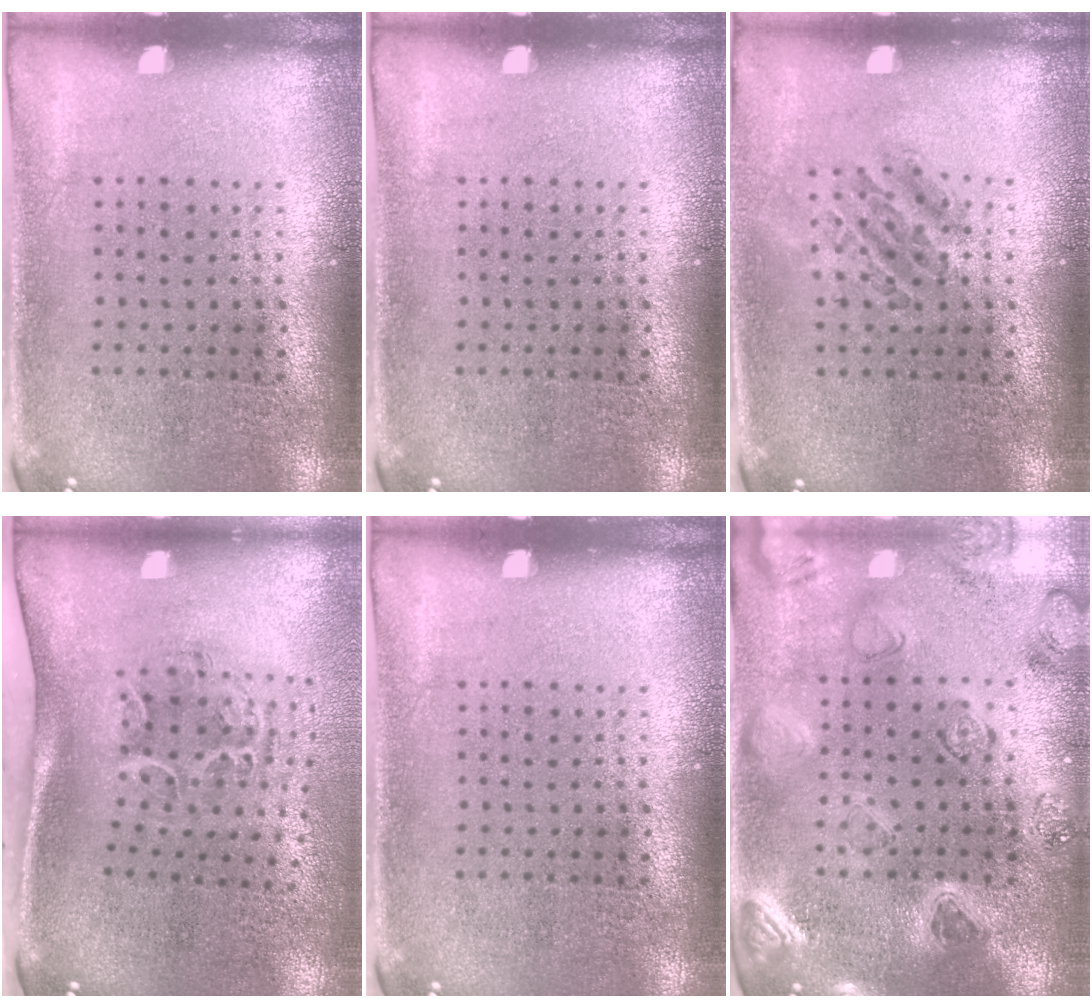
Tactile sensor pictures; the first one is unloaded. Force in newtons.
{"total": 0.0}
{"total": 1.0, "press": 1.0, "slide": 0.4}
{"total": 1.5, "press": 1.3, "slide": 0.8}
{"total": 0.0}
{"total": 1.8, "press": 1.7, "slide": 0.2}